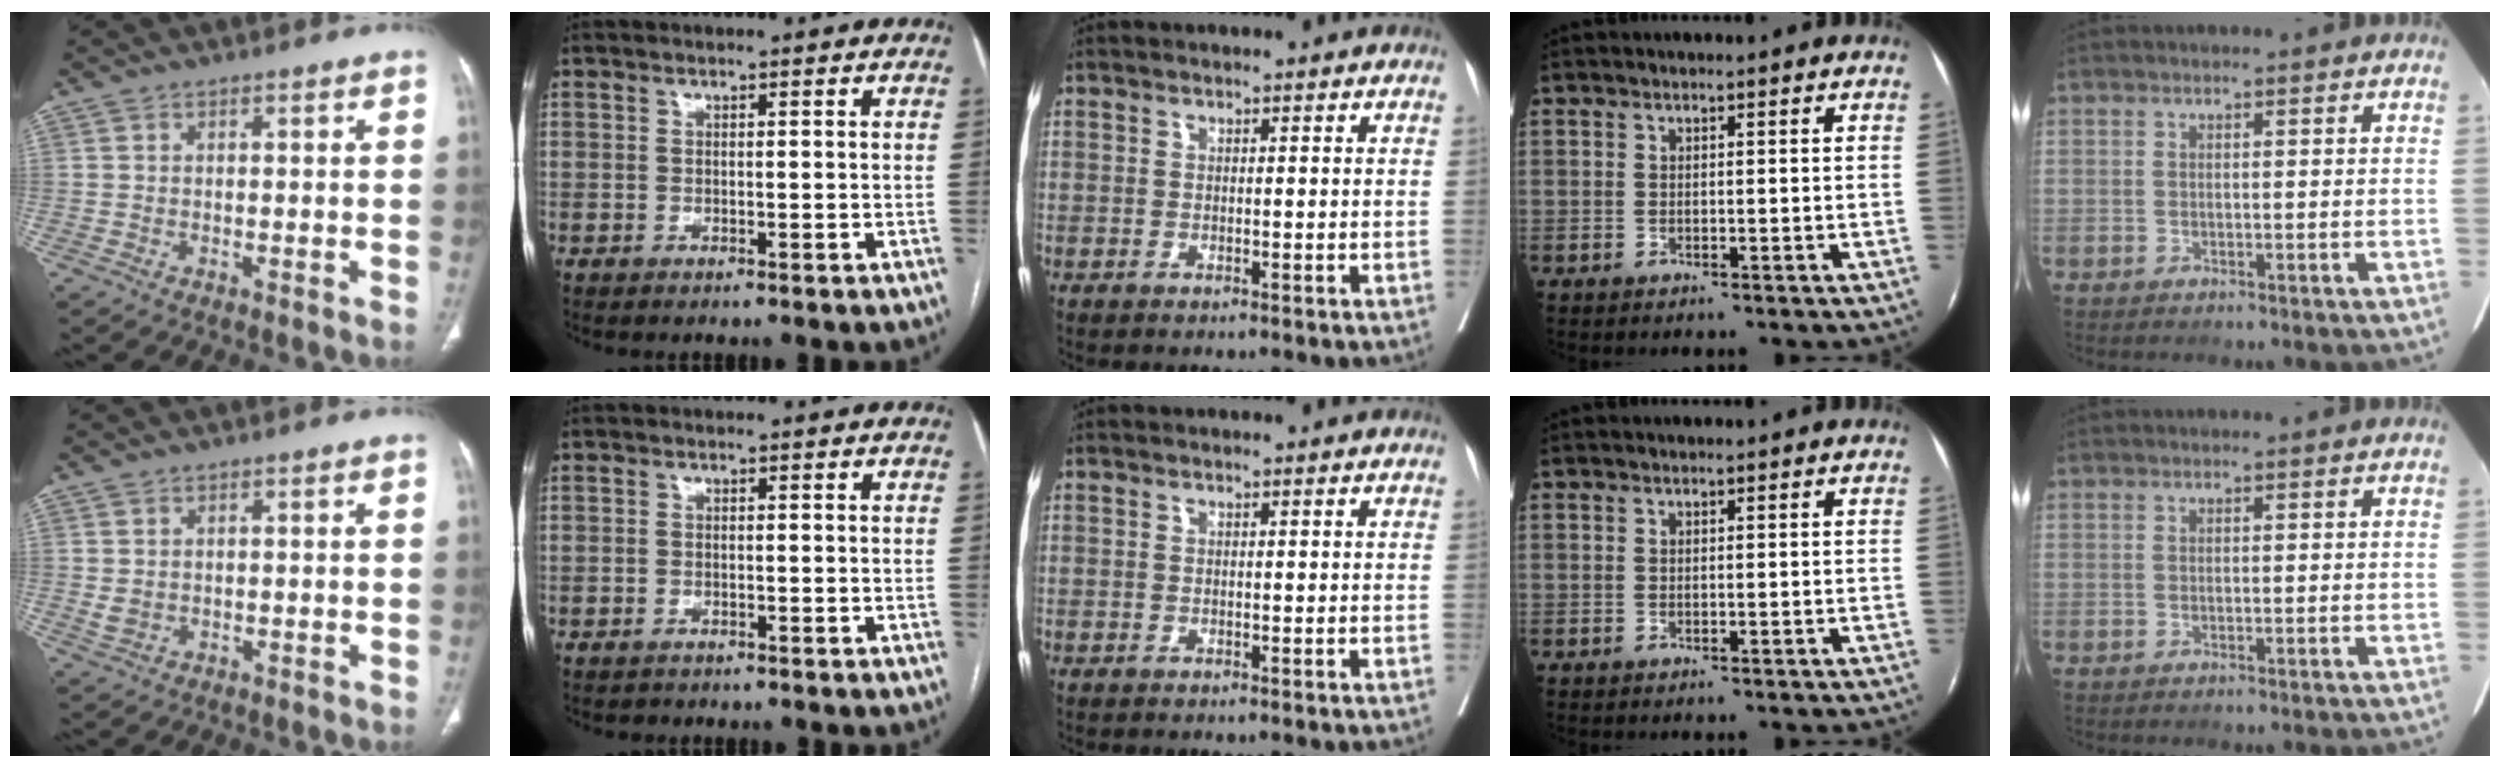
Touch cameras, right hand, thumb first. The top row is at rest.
{"thumb": {"total": 2.1, "force": [0.0, 1.8, 1.1], "torque": [-0.020, -0.002, 0.009]}, "index": {"total": 1.1, "force": [-0.9, 0.6, -0.1], "torque": [-0.006, 0.002, -0.013]}}